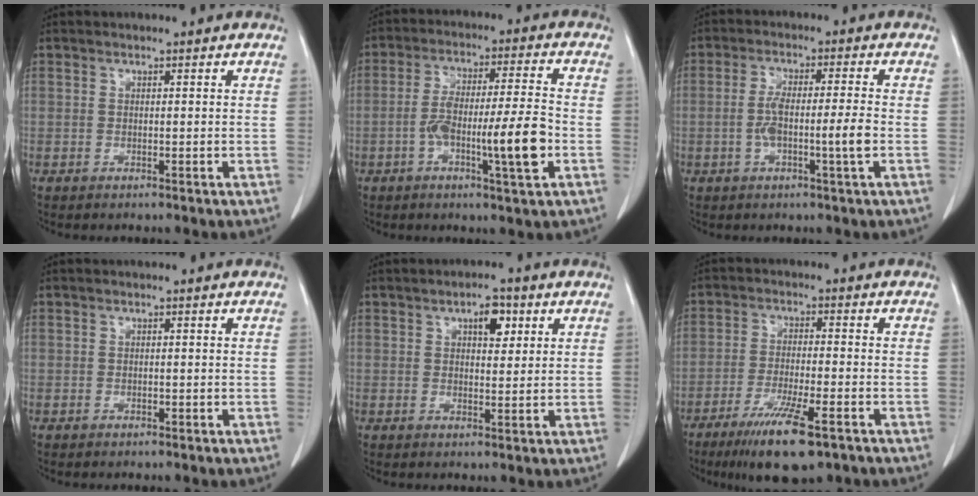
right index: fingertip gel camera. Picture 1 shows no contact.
{"total": 11.4, "force": [-3.3, 0.8, 10.8], "torque": [-0.189, 0.007, -0.057]}
{"total": 6.5, "force": [-1.4, 0.0, 6.3], "torque": [-0.124, 0.003, -0.025]}
{"total": 0.0}
{"total": 4.3, "force": [2.0, 1.9, 3.3], "torque": [-0.047, 0.005, 0.028]}
{"total": 10.4, "force": [-6.5, 1.3, 8.0], "torque": [-0.138, -0.024, -0.104]}